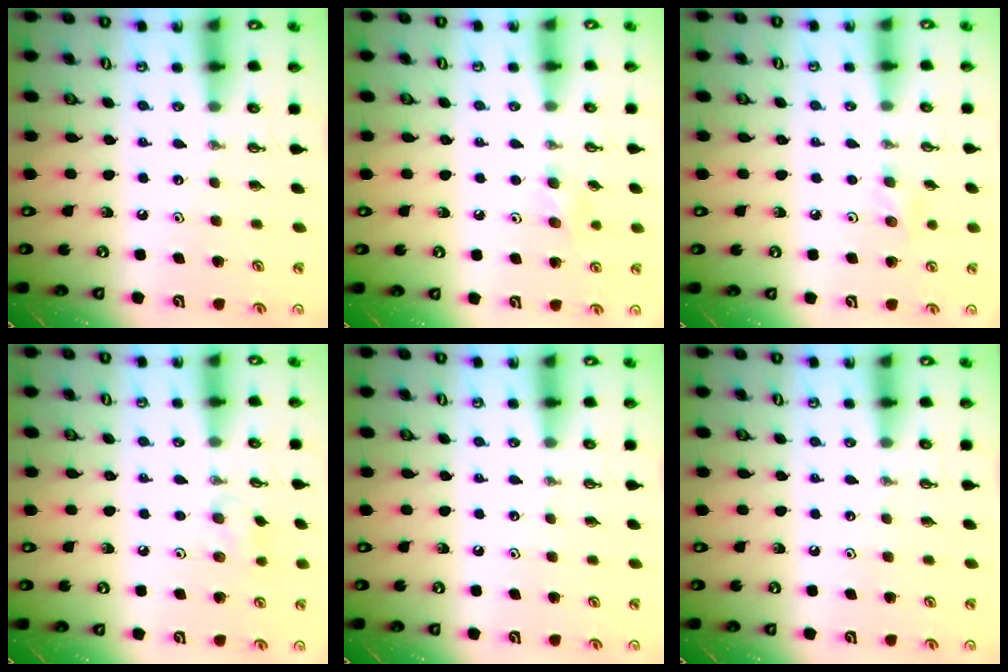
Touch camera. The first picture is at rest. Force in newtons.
{"total": 7.9, "press": 7.0, "slide": 3.6}
{"total": 7.6, "press": 6.5, "slide": 4.1}
{"total": 6.0, "press": 5.7, "slide": 1.9}
{"total": 0.0}
{"total": 0.0}